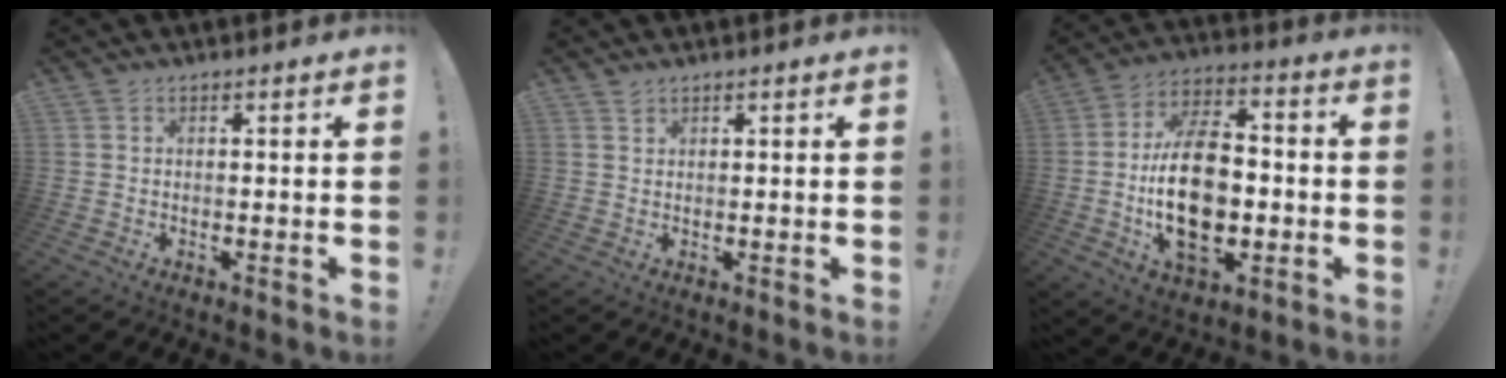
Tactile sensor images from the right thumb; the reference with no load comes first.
{"total": 1.1, "force": [1.0, 0.4, 0.4], "torque": [-0.001, -0.003, 0.018]}
{"total": 20.7, "force": [-3.2, 12.7, 16.1], "torque": [-0.284, 0.004, -0.055]}